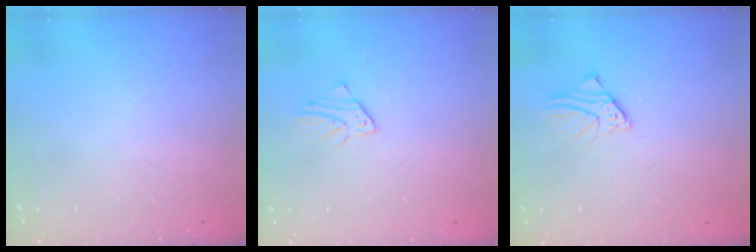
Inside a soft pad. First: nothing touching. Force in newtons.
{"total": 2.3, "press": 2.3, "slide": 0.1}
{"total": 2.6, "press": 2.6, "slide": 0.4}